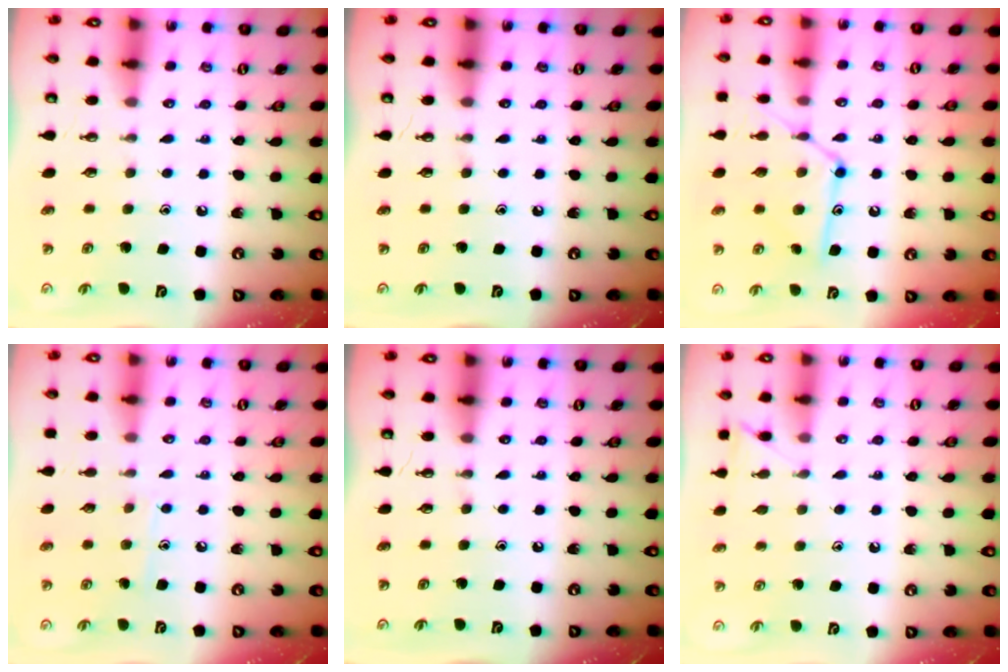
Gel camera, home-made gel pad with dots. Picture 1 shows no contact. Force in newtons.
{"total": 0.0}
{"total": 13.2, "press": 13.1, "slide": 0.9}
{"total": 6.9, "press": 6.9, "slide": 0.6}
{"total": 0.0}
{"total": 6.9, "press": 6.9, "slide": 0.8}